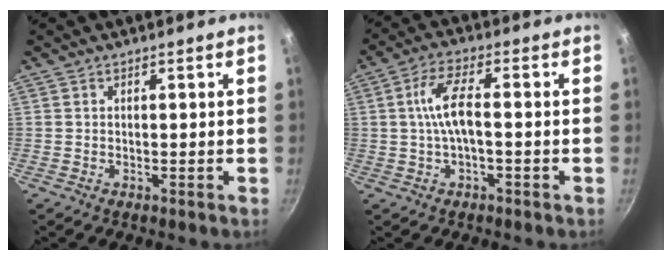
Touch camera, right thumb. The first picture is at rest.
{"total": 6.8, "force": [-0.5, 2.3, 6.4], "torque": [-0.135, 0.020, -0.015]}